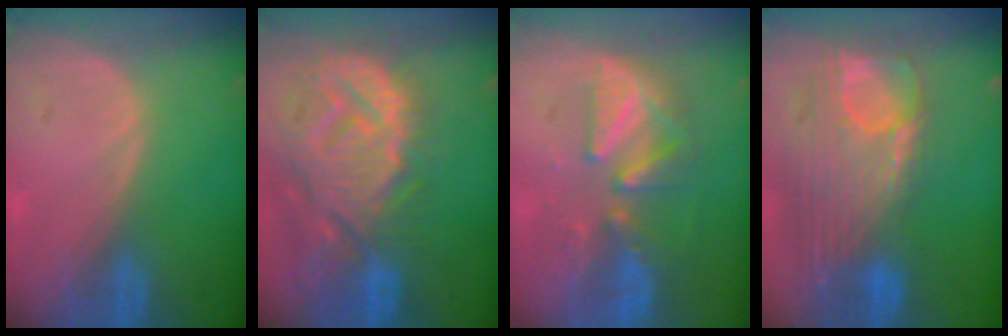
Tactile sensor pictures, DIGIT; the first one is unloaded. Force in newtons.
{"total": 14.4, "press": 12.4, "slide": 7.3}
{"total": 8.2, "press": 8.0, "slide": 1.8}
{"total": 12.7, "press": 10.7, "slide": 6.7}